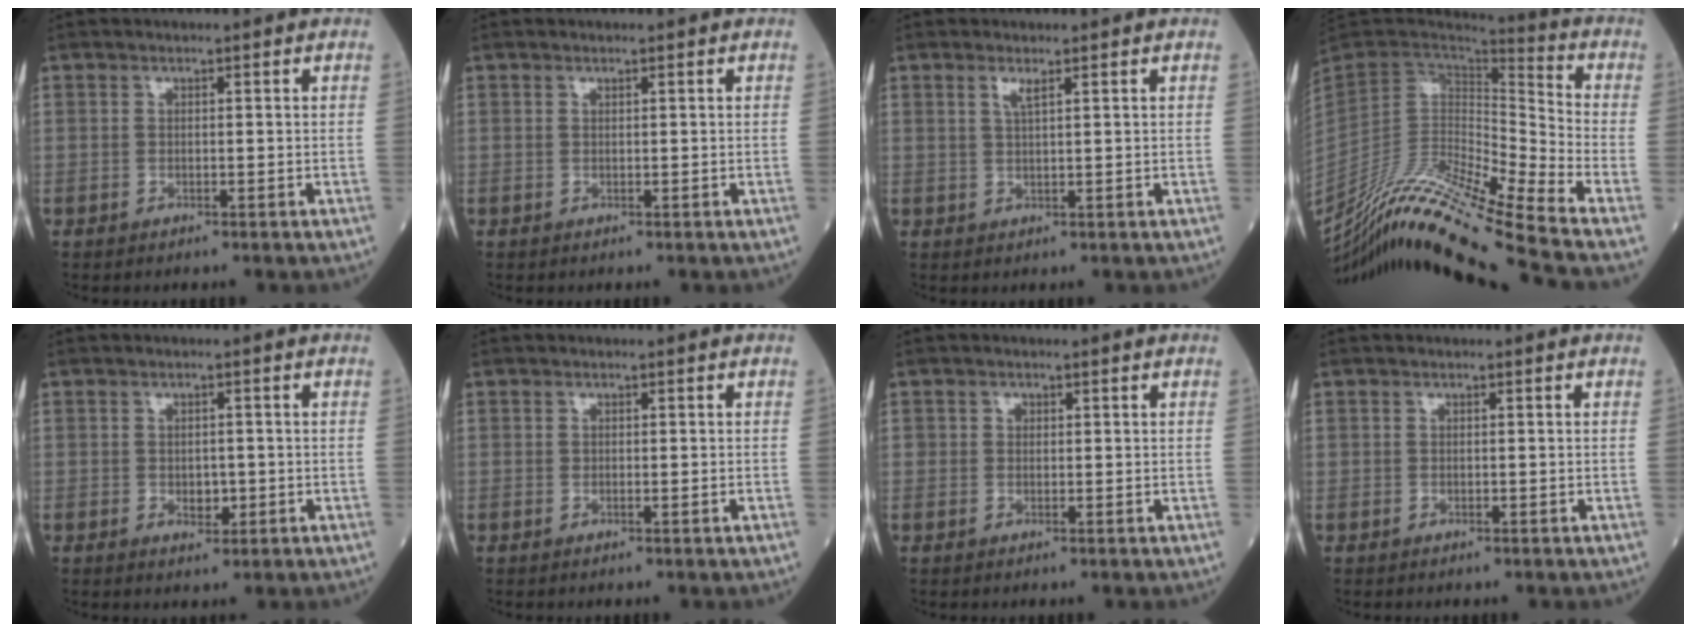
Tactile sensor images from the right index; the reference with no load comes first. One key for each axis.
{"total": 0.0}
{"total": 1.6, "fx": 0.9, "fy": 0.0, "fz": 1.3, "tx": -0.030, "ty": 0.000, "tz": 0.019}
{"total": 24.6, "fx": -21.0, "fy": -2.0, "fz": 12.5, "tx": -0.233, "ty": -0.023, "tz": -0.373}
{"total": 2.3, "fx": -0.5, "fy": 1.5, "fz": 1.7, "tx": -0.023, "ty": 0.002, "tz": -0.002}
{"total": 0.6, "fx": -0.3, "fy": -0.1, "fz": 0.5, "tx": -0.010, "ty": 0.000, "tz": -0.004}
{"total": 1.0, "fx": 0.3, "fy": 0.9, "fz": 0.3, "tx": -0.002, "ty": 0.002, "tz": 0.003}
{"total": 0.0}